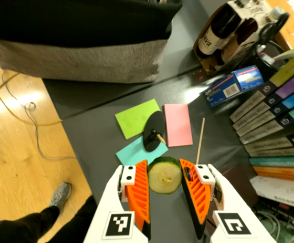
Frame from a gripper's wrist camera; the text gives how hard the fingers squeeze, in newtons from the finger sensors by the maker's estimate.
{"total": 10.3, "left": 10.9, "right": 9.7}